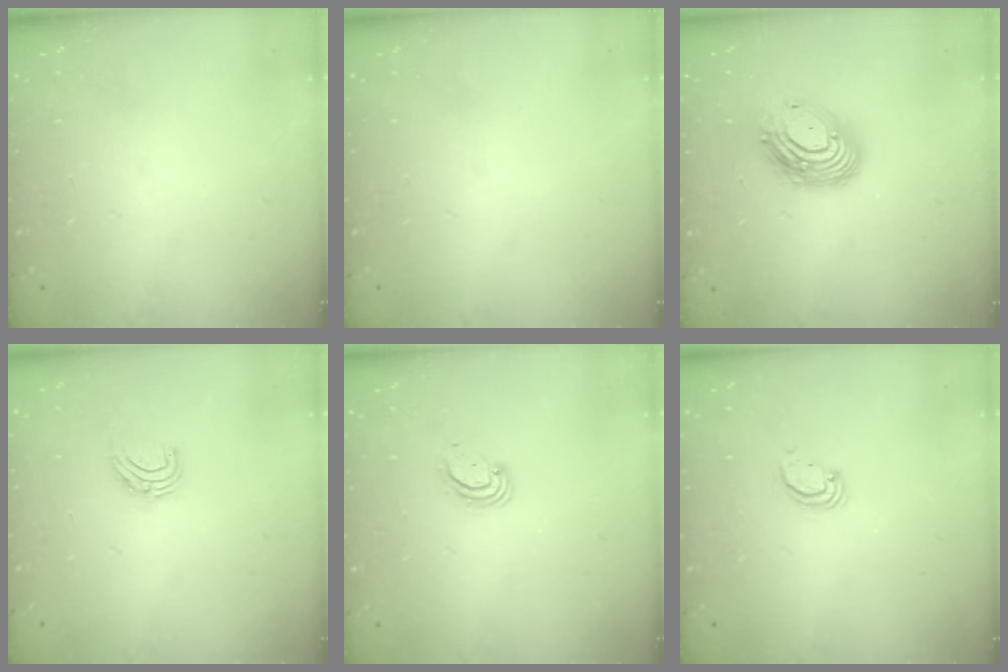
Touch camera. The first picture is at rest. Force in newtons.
{"total": 0.0}
{"total": 13.1, "press": 13.1, "slide": 1.1}
{"total": 5.5, "press": 5.5, "slide": 0.6}
{"total": 2.9, "press": 2.9, "slide": 0.3}
{"total": 2.9, "press": 2.9, "slide": 0.1}